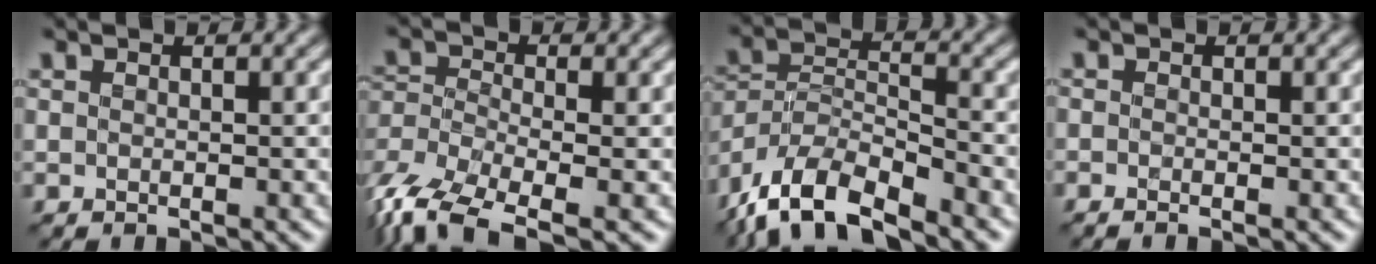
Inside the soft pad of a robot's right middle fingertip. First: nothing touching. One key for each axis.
{"total": 7.1, "fx": -5.0, "fy": 2.4, "fz": 4.4, "tx": -0.092, "ty": -0.011, "tz": -0.110}
{"total": 9.8, "fx": -7.9, "fy": 3.2, "fz": 4.8, "tx": -0.090, "ty": -0.006, "tz": -0.154}
{"total": 0.5, "fx": -0.5, "fy": -0.1, "fz": 0.3, "tx": -0.005, "ty": -0.006, "tz": -0.010}